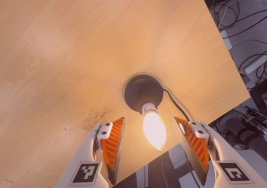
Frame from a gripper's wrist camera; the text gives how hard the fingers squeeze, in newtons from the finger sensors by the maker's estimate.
{"total": 0.0}